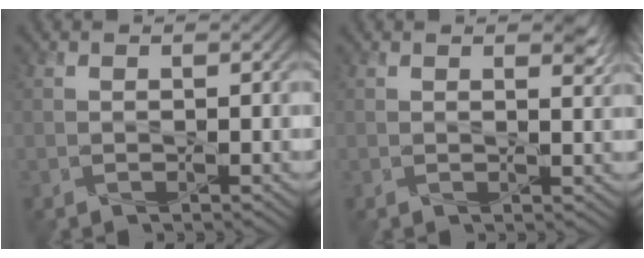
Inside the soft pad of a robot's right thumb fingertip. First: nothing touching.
{"total": 1.7, "force": [1.2, 0.5, 1.1], "torque": [-0.017, -0.008, 0.023]}